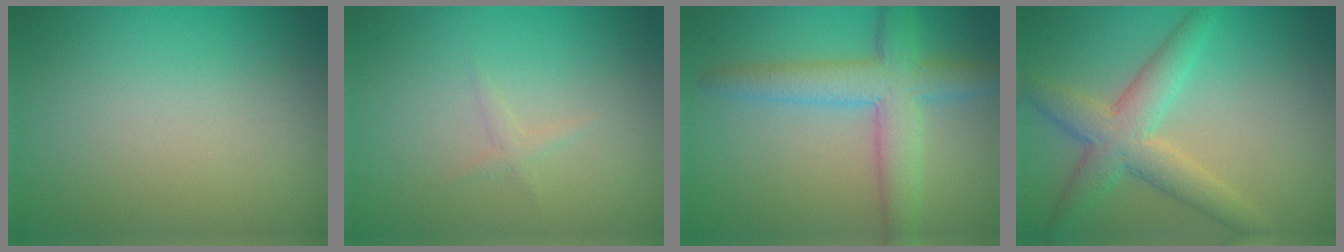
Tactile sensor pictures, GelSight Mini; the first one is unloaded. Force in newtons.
{"total": 0.7, "press": 0.7, "slide": 0.0}
{"total": 5.6, "press": 5.6, "slide": 0.3}
{"total": 4.9, "press": 4.9, "slide": 0.1}